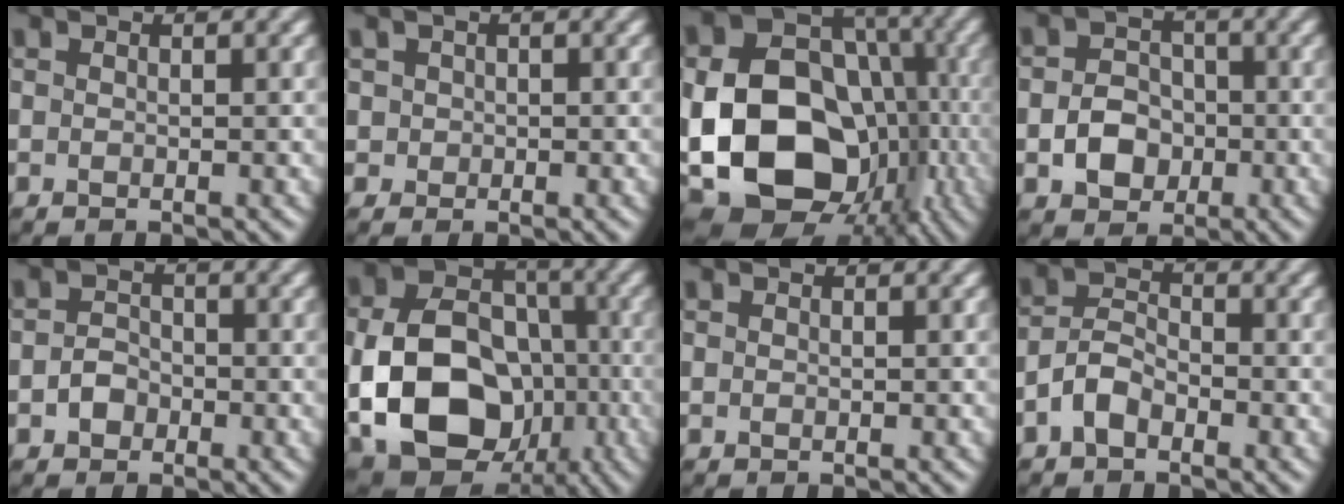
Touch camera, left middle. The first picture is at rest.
{"total": 1.1, "force": [0.2, 1.0, 0.1], "torque": [0.007, -0.003, 0.003]}
{"total": 17.9, "force": [-3.8, 13.3, 11.4], "torque": [-0.198, -0.021, -0.051]}
{"total": 3.8, "force": [-1.0, 3.1, 2.0], "torque": [-0.031, 0.000, -0.019]}
{"total": 1.9, "force": [-0.7, 1.5, 0.8], "torque": [-0.015, 0.000, -0.017]}
{"total": 13.7, "force": [-3.4, 10.0, 8.7], "torque": [-0.162, -0.017, -0.065]}
{"total": 0.0}
{"total": 2.9, "force": [-1.5, 1.7, 1.7], "torque": [-0.032, 0.008, -0.036]}